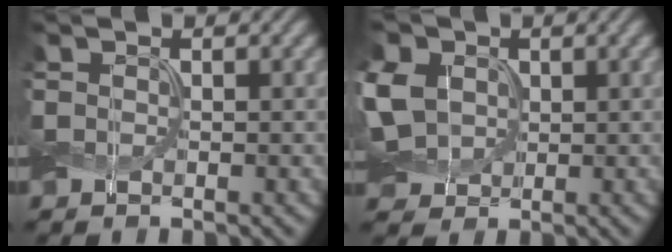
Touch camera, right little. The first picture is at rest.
{"total": 8.6, "force": [1.6, 6.6, 5.3], "torque": [-0.147, 0.020, 0.017]}